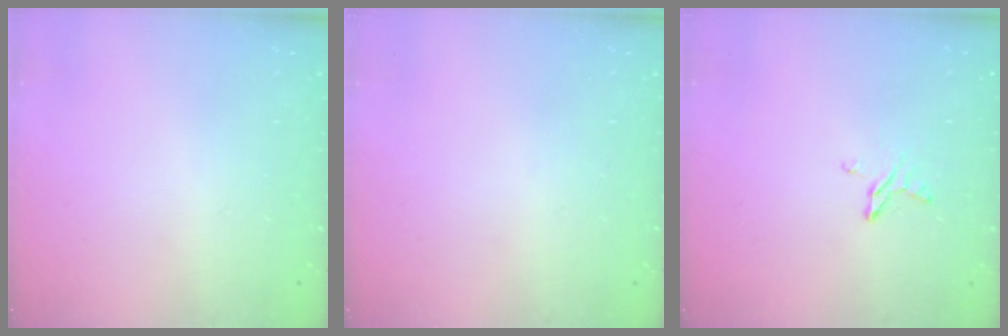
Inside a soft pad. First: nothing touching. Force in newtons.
{"total": 0.0}
{"total": 4.6, "press": 4.5, "slide": 0.4}